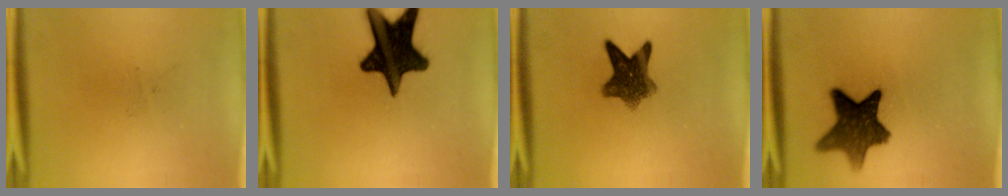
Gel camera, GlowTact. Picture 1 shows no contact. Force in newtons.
{"total": 17.0}
{"total": 7.8}
{"total": 11.0}